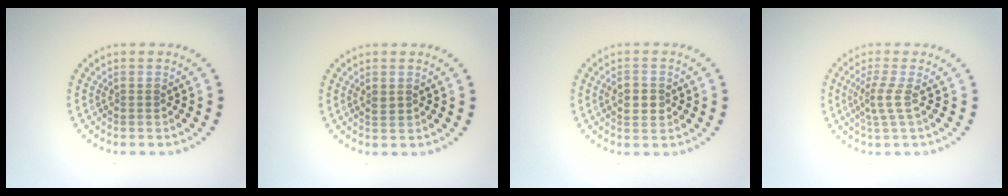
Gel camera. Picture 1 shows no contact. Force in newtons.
{"total": 1.0, "press": 1.0, "slide": 0.2}
{"total": 2.5, "press": 2.5, "slide": 0.1}
{"total": 2.0, "press": 1.3, "slide": 1.6}